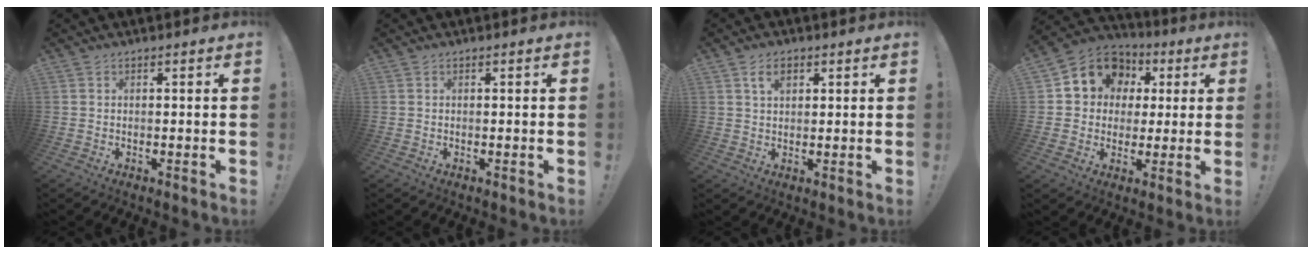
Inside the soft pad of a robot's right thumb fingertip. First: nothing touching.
{"total": 0.0}
{"total": 4.1, "force": [1.9, 2.5, 2.7], "torque": [-0.049, 0.004, 0.033]}
{"total": 12.8, "force": [3.9, 11.0, 5.3], "torque": [-0.077, -0.013, 0.080]}